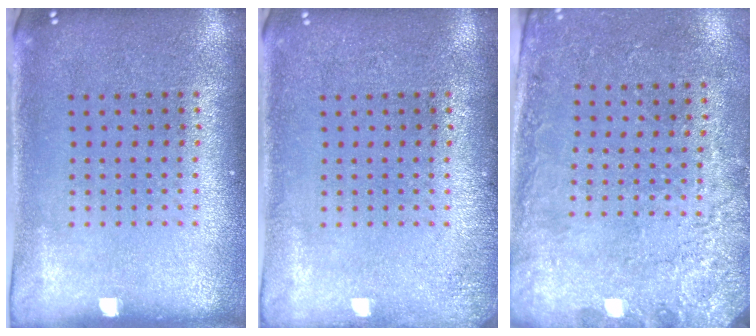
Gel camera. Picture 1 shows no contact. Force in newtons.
{"total": 1.2, "press": 1.1, "slide": 0.2}
{"total": 2.7, "press": 2.2, "slide": 1.5}